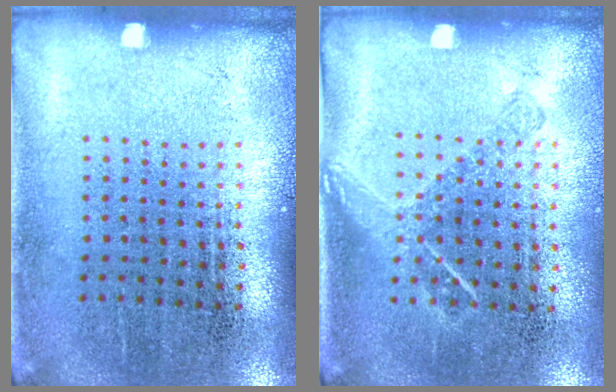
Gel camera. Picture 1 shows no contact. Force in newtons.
{"total": 1.3, "press": 1.0, "slide": 0.8}